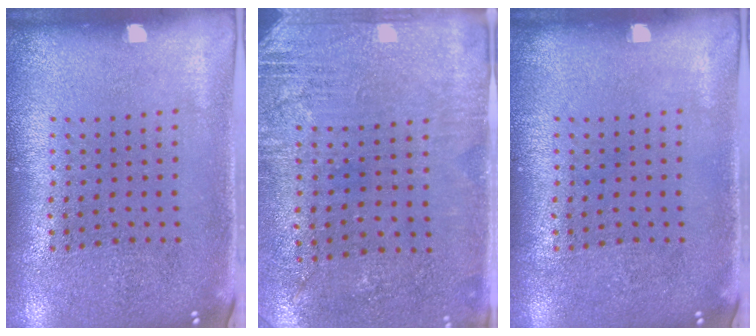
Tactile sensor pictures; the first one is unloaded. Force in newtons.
{"total": 2.8, "press": 2.5, "slide": 1.4}
{"total": 0.0}